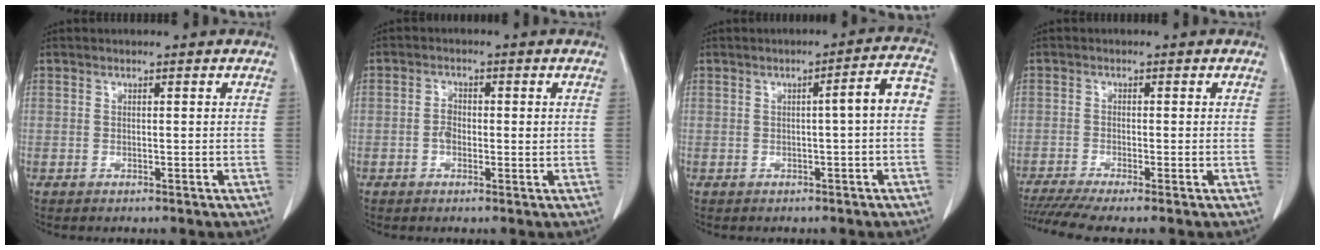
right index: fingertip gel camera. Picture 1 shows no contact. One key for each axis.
{"total": 2.4, "fx": -0.3, "fy": 1.4, "fz": 1.8, "tx": -0.033, "ty": 0.004, "tz": -0.007}
{"total": 4.7, "fx": -0.3, "fy": 0.2, "fz": 4.7, "tx": -0.058, "ty": 0.017, "tz": -0.007}
{"total": 6.0, "fx": -4.8, "fy": -0.3, "fz": 3.7, "tx": -0.064, "ty": -0.010, "tz": -0.082}